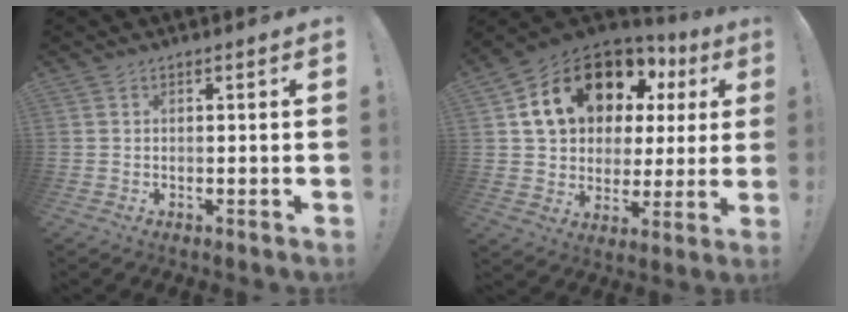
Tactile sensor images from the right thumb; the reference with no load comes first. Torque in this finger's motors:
{"motor_torque": [1.60, 3.41, 0.23, 0.23, 0.16]}